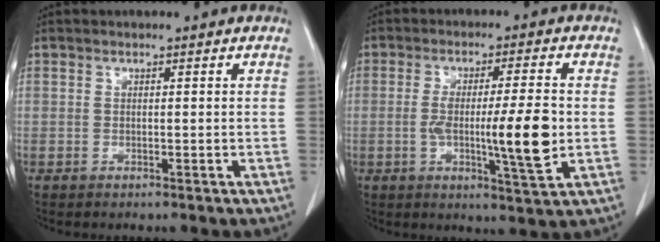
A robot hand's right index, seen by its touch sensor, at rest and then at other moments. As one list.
[{"total": 9.9, "force": [-1.2, 0.8, 9.8], "torque": [-0.159, -0.006, -0.021]}]